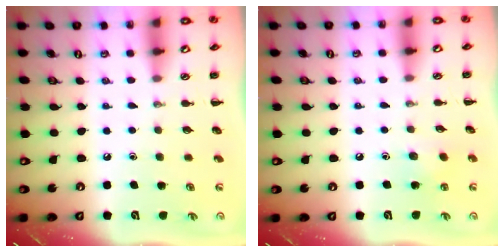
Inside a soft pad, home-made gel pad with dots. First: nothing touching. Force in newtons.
{"total": 6.0, "press": 5.9, "slide": 1.5}